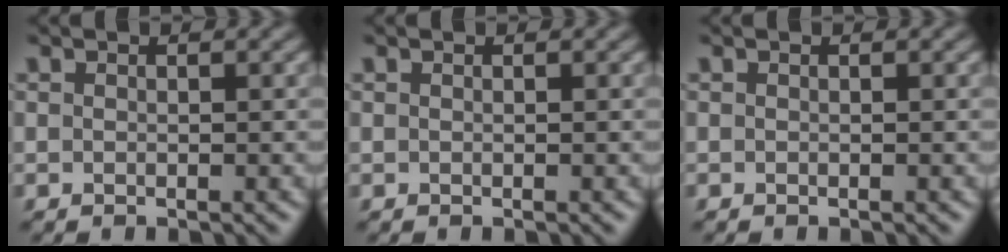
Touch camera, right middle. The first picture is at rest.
{"total": 0.0}
{"total": 0.0}